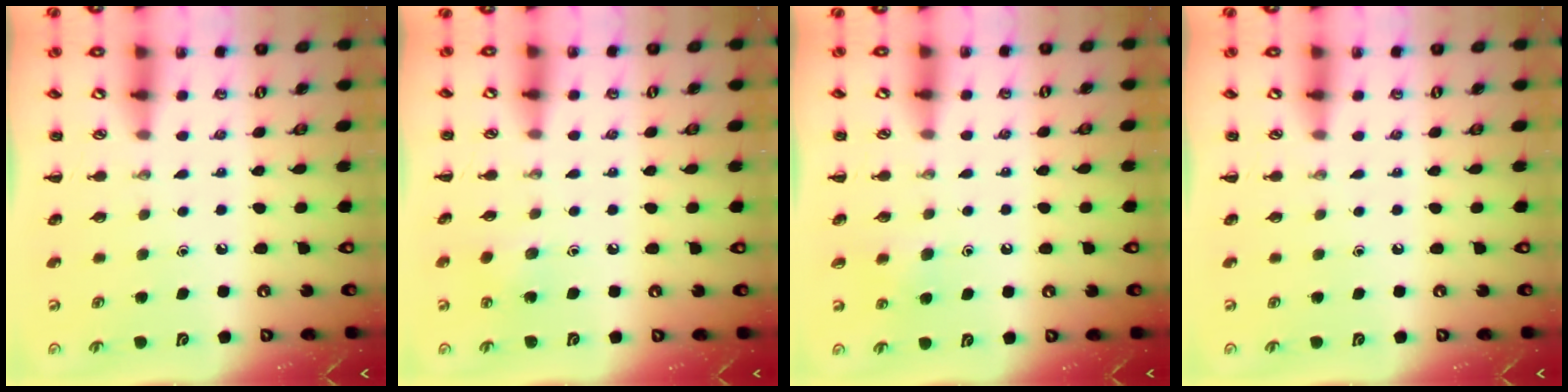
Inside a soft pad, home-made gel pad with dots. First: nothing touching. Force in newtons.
{"total": 4.0, "press": 3.9, "slide": 1.0}
{"total": 4.2, "press": 4.0, "slide": 1.4}
{"total": 0.0}